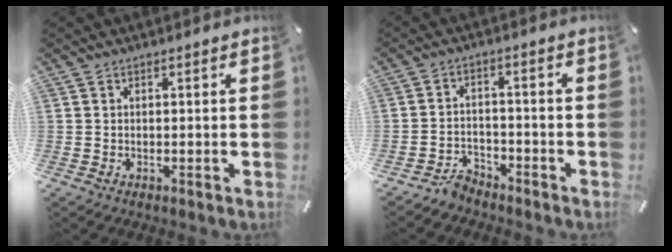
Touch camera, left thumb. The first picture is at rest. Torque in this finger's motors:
{"motor_torque": [-0.24, -0.27, -0.06, 0.12, 0.01]}